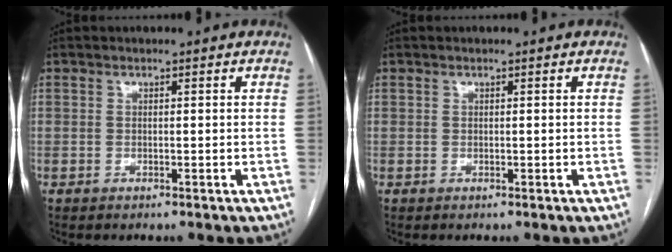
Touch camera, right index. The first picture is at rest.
{"total": 0.0}